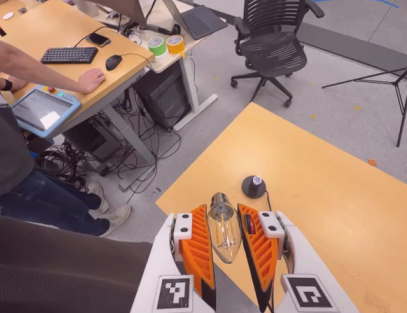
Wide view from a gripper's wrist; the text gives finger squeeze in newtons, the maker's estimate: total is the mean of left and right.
{"total": 11.1, "left": 10.8, "right": 11.5}